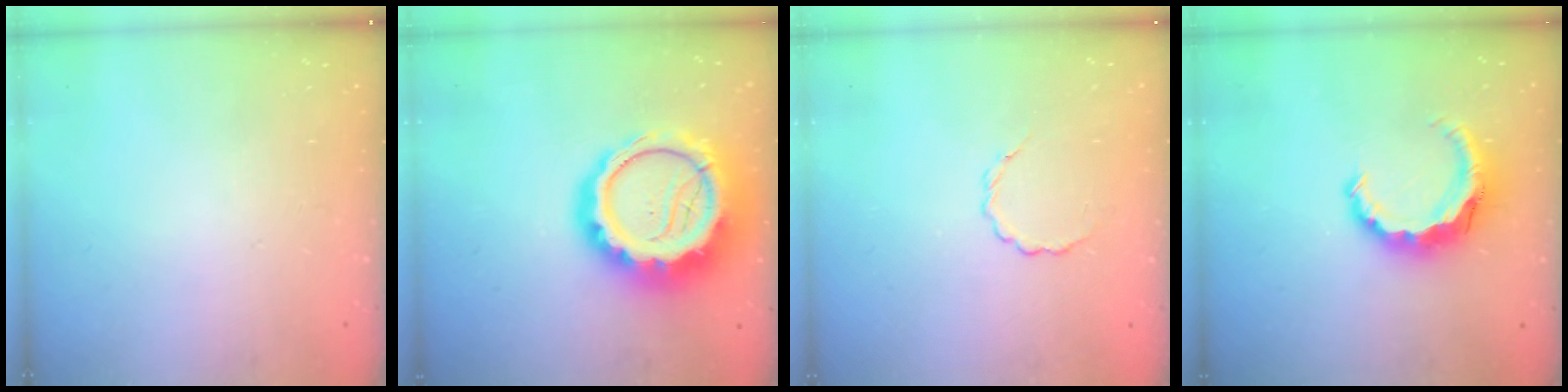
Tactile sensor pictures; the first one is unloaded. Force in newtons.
{"total": 19.4, "press": 18.9, "slide": 4.1}
{"total": 2.9, "press": 2.7, "slide": 1.0}
{"total": 8.3, "press": 8.2, "slide": 1.1}